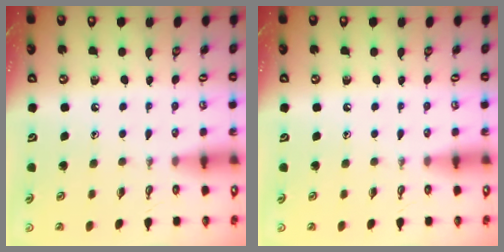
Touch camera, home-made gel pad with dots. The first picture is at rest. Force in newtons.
{"total": 0.0}